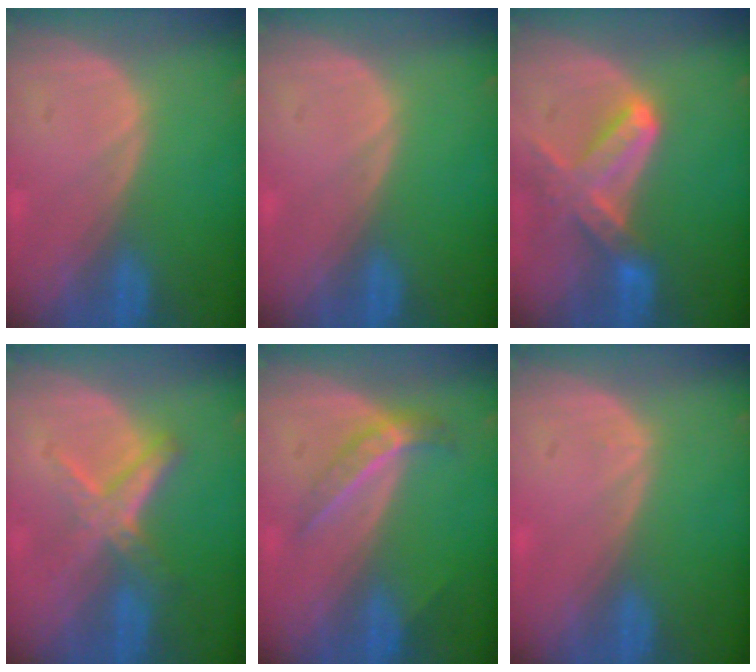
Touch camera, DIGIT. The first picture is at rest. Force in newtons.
{"total": 0.0}
{"total": 7.4, "press": 6.7, "slide": 3.2}
{"total": 5.6, "press": 5.4, "slide": 1.8}
{"total": 4.5, "press": 4.0, "slide": 2.2}
{"total": 0.5, "press": 0.2, "slide": 0.5}